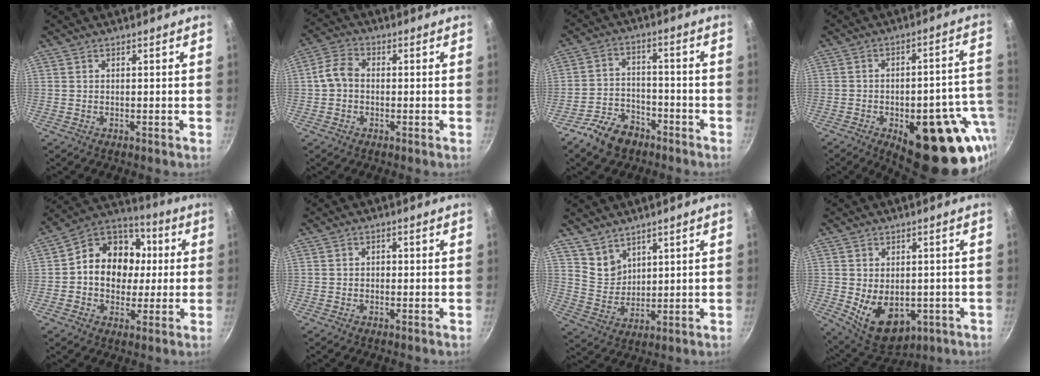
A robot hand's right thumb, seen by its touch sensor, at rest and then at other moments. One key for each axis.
{"total": 5.2, "fx": -0.4, "fy": 4.0, "fz": 3.2, "tx": -0.056, "ty": 0.018, "tz": -0.019}
{"total": 8.8, "fx": -5.9, "fy": 5.3, "fz": 3.6, "tx": -0.049, "ty": 0.054, "tz": -0.105}
{"total": 25.4, "fx": -8.9, "fy": 11.2, "fz": 21.0, "tx": -0.204, "ty": 0.018, "tz": -0.106}
{"total": 15.9, "fx": 1.0, "fy": 13.2, "fz": 8.9, "tx": -0.106, "ty": 0.026, "tz": -0.002}
{"total": 1.1, "fx": -0.2, "fy": 0.9, "fz": 0.6, "tx": -0.008, "ty": 0.005, "tz": -0.005}
{"total": 5.9, "fx": 4.5, "fy": 3.6, "fz": 1.4, "tx": -0.008, "ty": -0.026, "tz": 0.098}
{"total": 11.5, "fx": -2.0, "fy": 7.8, "fz": 8.2, "tx": -0.099, "ty": -0.011, "tz": -0.004}